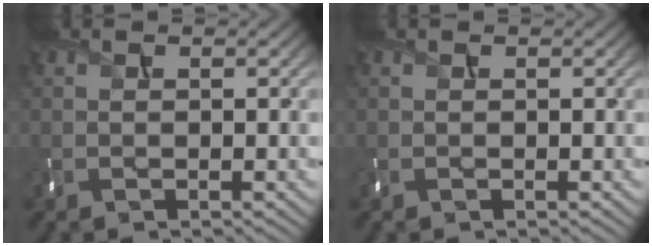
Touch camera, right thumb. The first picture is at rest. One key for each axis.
{"total": 0.0}